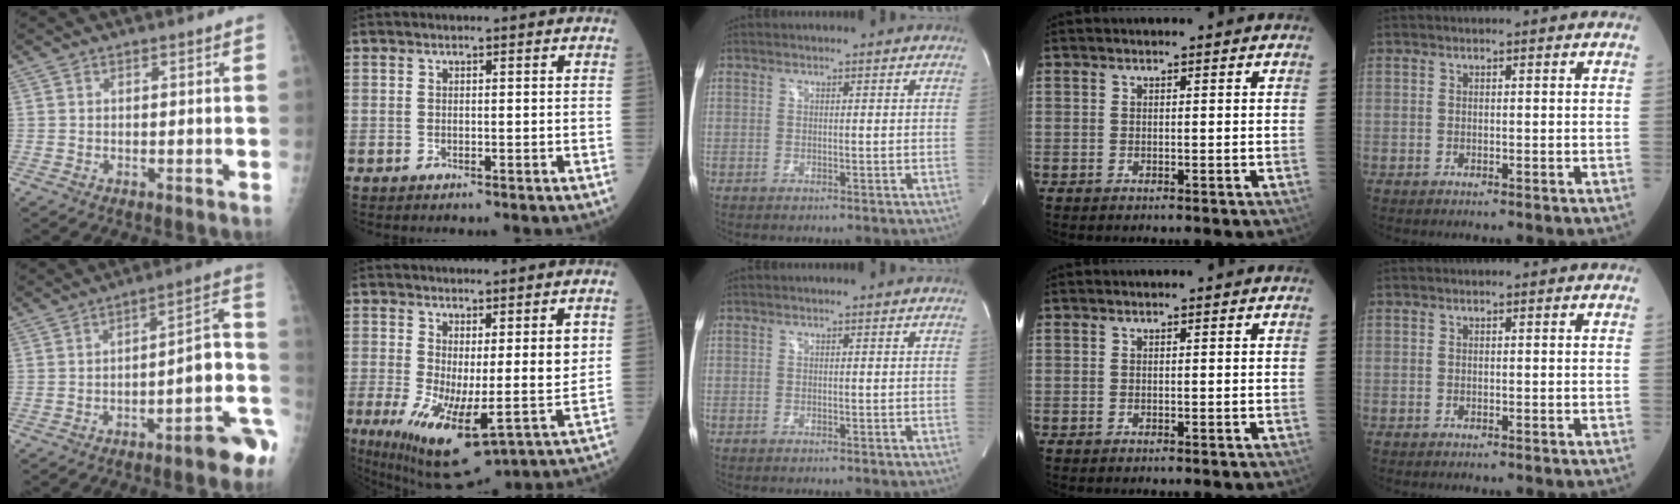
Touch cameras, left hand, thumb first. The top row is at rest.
{"thumb": {"total": 12.9, "force": [-6.3, 2.9, 10.8], "torque": [-0.113, 0.066, -0.088]}, "index": {"total": 12.1, "force": [0.4, 2.5, 11.8], "torque": [-0.203, -0.014, 0.021]}}